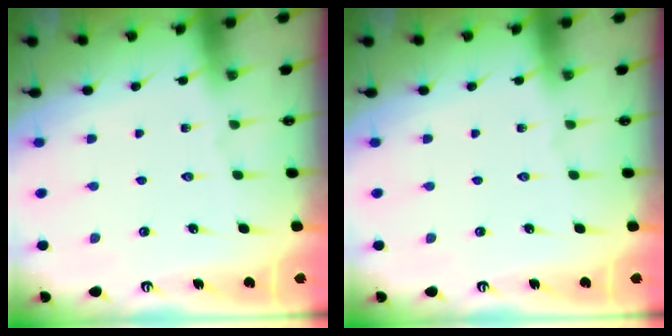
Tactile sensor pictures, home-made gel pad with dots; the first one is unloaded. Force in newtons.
{"total": 0.0}